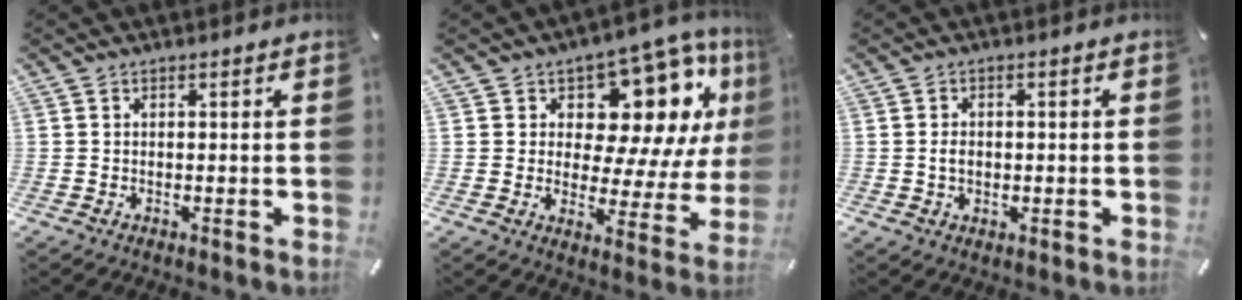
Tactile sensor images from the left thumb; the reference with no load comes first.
{"total": 14.0, "force": [7.9, 8.1, 8.2], "torque": [-0.102, -0.082, 0.134]}
{"total": 2.5, "force": [-0.1, 1.9, 1.6], "torque": [-0.032, 0.003, -0.001]}